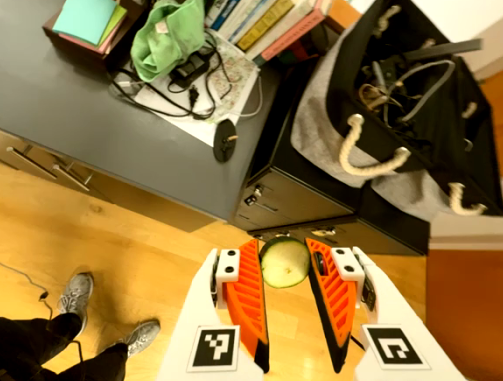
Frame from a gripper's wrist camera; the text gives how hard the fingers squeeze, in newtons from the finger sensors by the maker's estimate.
{"total": 8.5, "left": 8.7, "right": 8.3}